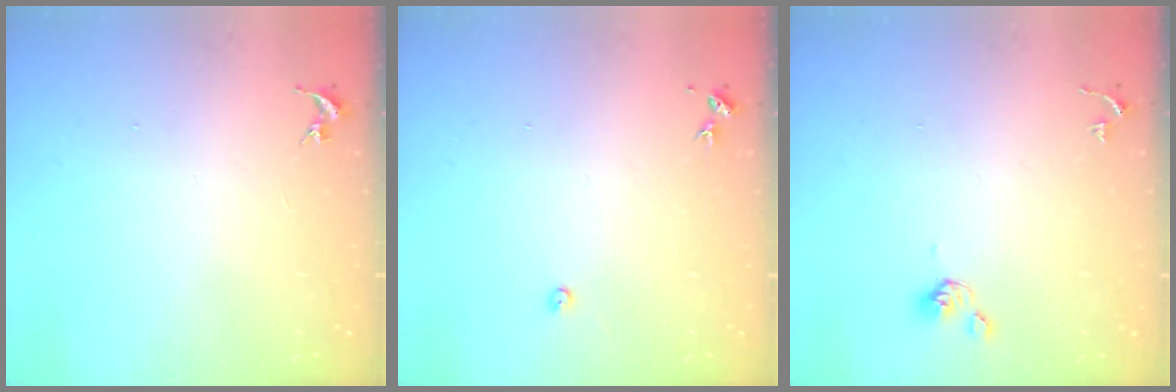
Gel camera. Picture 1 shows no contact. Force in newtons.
{"total": 2.4, "press": 2.4, "slide": 0.3}
{"total": 5.1, "press": 4.9, "slide": 1.4}